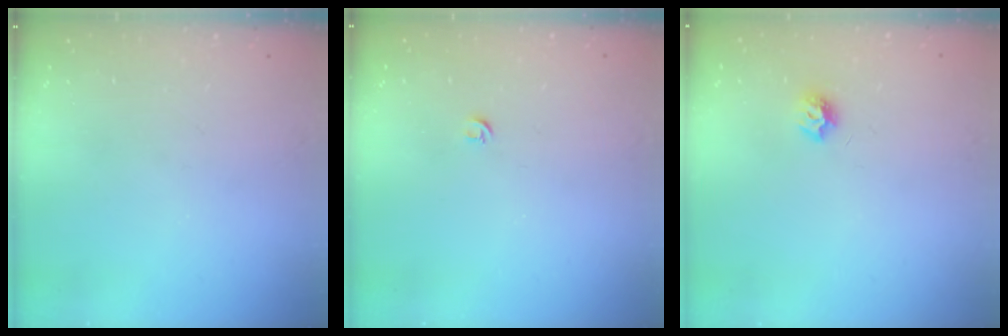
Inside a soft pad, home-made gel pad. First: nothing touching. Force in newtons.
{"total": 3.4, "press": 3.4, "slide": 0.5}
{"total": 6.8, "press": 6.8, "slide": 0.6}